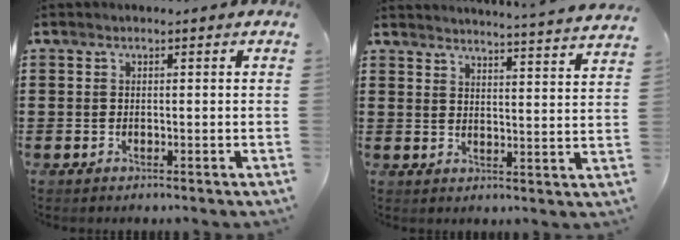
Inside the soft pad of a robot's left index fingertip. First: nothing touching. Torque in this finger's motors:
{"motor_torque": [0.56, -0.19, 0.22, 0.05]}